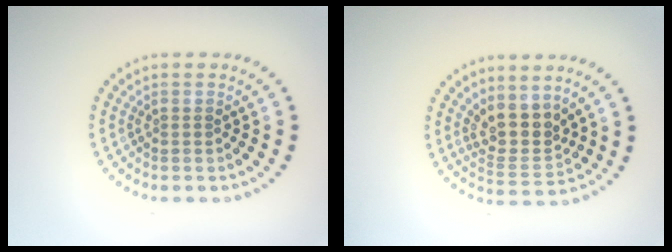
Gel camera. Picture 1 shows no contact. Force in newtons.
{"total": 3.5, "press": 2.9, "slide": 2.1}